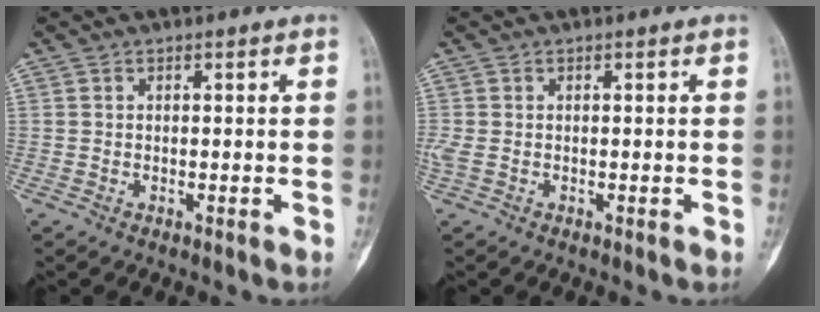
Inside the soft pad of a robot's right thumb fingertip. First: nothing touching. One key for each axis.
{"total": 1.5, "fx": -0.2, "fy": 0.9, "fz": 1.2, "tx": -0.045, "ty": 0.001, "tz": -0.003}